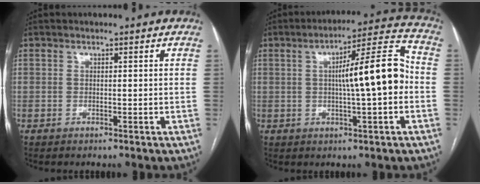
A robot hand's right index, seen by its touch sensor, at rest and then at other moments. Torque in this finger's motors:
{"motor_torque": [1.07, -0.18, 0.55, 0.11]}